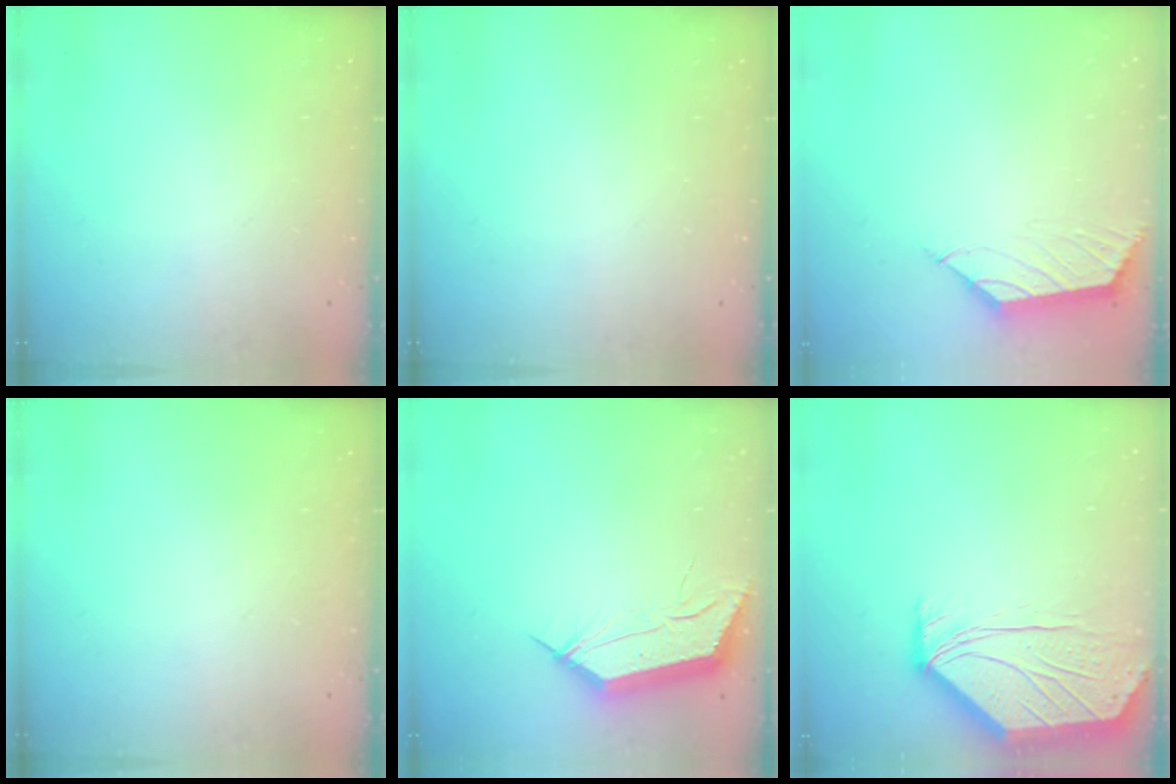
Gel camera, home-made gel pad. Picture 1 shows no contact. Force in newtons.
{"total": 0.0}
{"total": 2.5, "press": 2.5, "slide": 0.3}
{"total": 0.0}
{"total": 12.0, "press": 12.0, "slide": 0.7}
{"total": 4.7, "press": 4.6, "slide": 0.6}